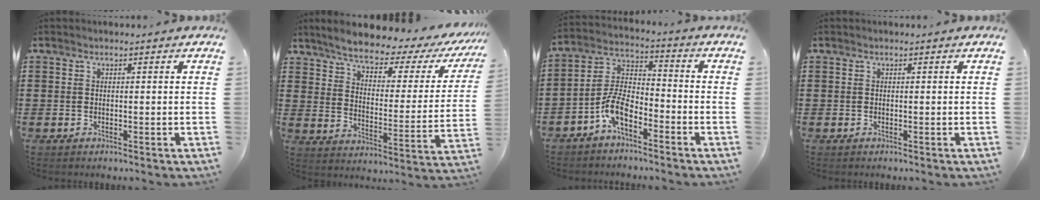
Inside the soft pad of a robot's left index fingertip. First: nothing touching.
{"total": 5.5, "force": [4.8, 1.0, 2.4], "torque": [-0.066, -0.035, 0.074]}
{"total": 7.5, "force": [-4.7, 2.9, 5.1], "torque": [-0.121, 0.002, -0.094]}
{"total": 0.0}